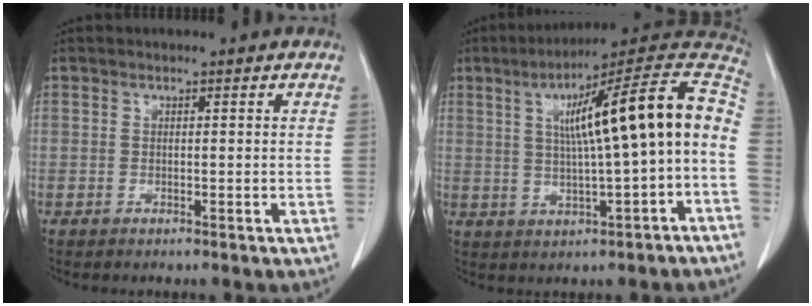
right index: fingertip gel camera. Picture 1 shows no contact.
{"total": 18.3, "force": [1.4, 1.4, 18.2], "torque": [-0.249, 0.046, 0.019]}